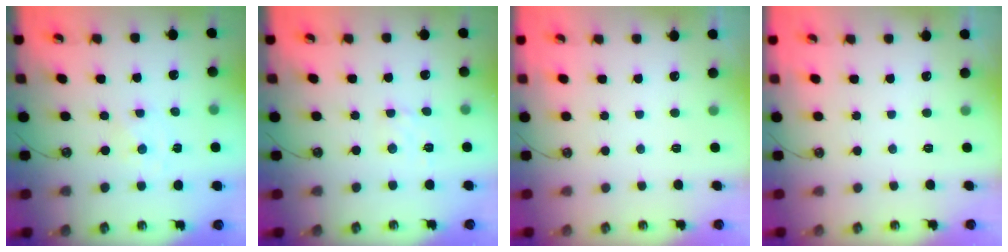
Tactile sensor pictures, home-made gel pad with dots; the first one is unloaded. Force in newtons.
{"total": 2.1, "press": 2.0, "slide": 0.6}
{"total": 0.0}
{"total": 0.0}